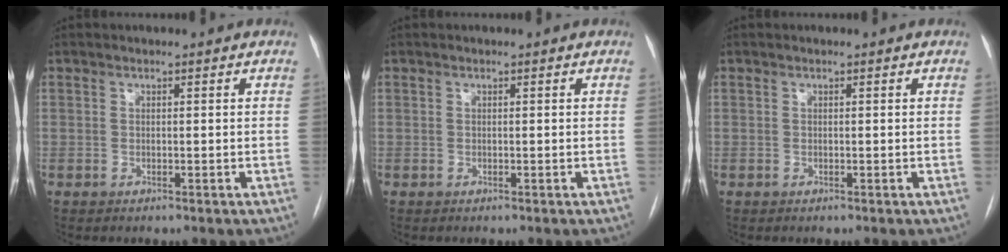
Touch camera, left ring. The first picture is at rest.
{"total": 0.0}
{"total": 0.0}